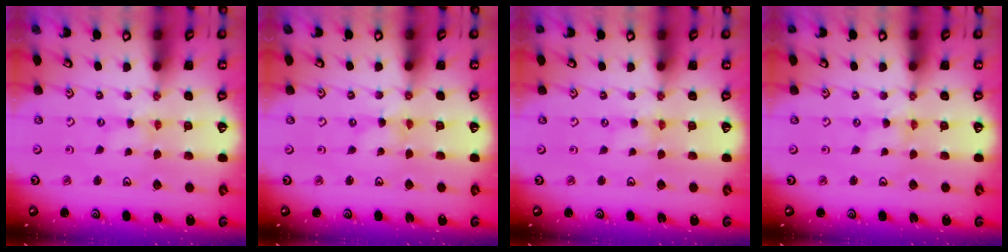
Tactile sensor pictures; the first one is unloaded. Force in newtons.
{"total": 0.0}
{"total": 0.0}
{"total": 0.0}